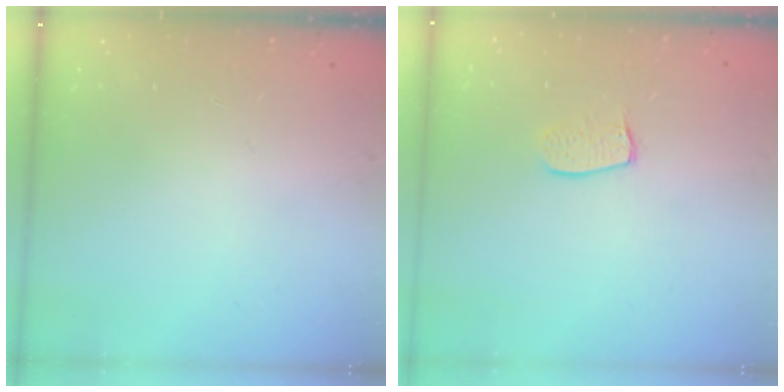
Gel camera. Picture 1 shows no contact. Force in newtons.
{"total": 6.4, "press": 6.4, "slide": 0.1}